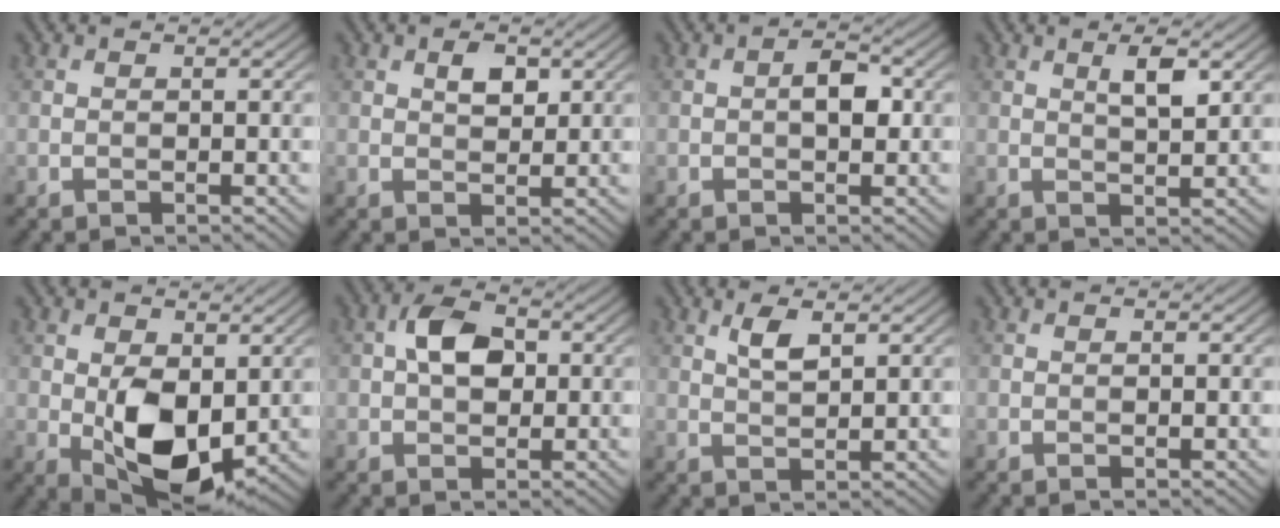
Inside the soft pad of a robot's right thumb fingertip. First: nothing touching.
{"total": 2.7, "force": [1.1, 1.5, 1.8], "torque": [-0.031, -0.001, 0.020]}
{"total": 3.0, "force": [0.1, 1.5, 2.6], "torque": [-0.039, 0.004, -0.004]}
{"total": 3.2, "force": [1.5, 0.9, 2.7], "torque": [-0.050, -0.003, 0.028]}
{"total": 9.2, "force": [-0.5, 5.4, 7.4], "torque": [-0.141, -0.013, -0.004]}
{"total": 5.1, "force": [0.7, 3.3, 3.8], "torque": [-0.071, 0.010, 0.004]}
{"total": 3.0, "force": [1.6, 1.0, 2.3], "torque": [-0.052, 0.000, 0.033]}
{"total": 0.0}